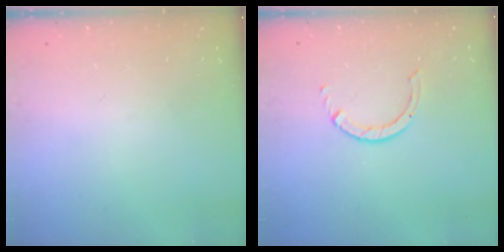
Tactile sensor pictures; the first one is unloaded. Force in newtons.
{"total": 1.7, "press": 1.7, "slide": 0.1}